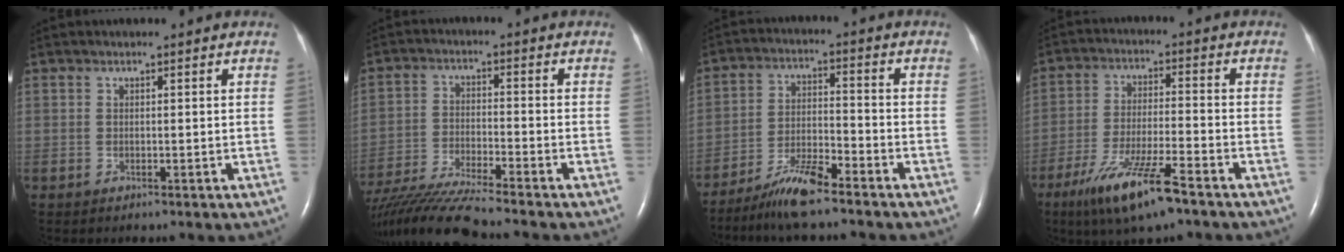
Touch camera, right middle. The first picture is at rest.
{"total": 12.0, "force": [-10.8, -1.6, 5.1], "torque": [-0.090, -0.027, -0.191]}
{"total": 7.9, "force": [-6.7, 0.2, 4.2], "torque": [-0.083, -0.018, -0.122]}
{"total": 11.4, "force": [-7.4, 1.0, 8.6], "torque": [-0.172, -0.028, -0.131]}